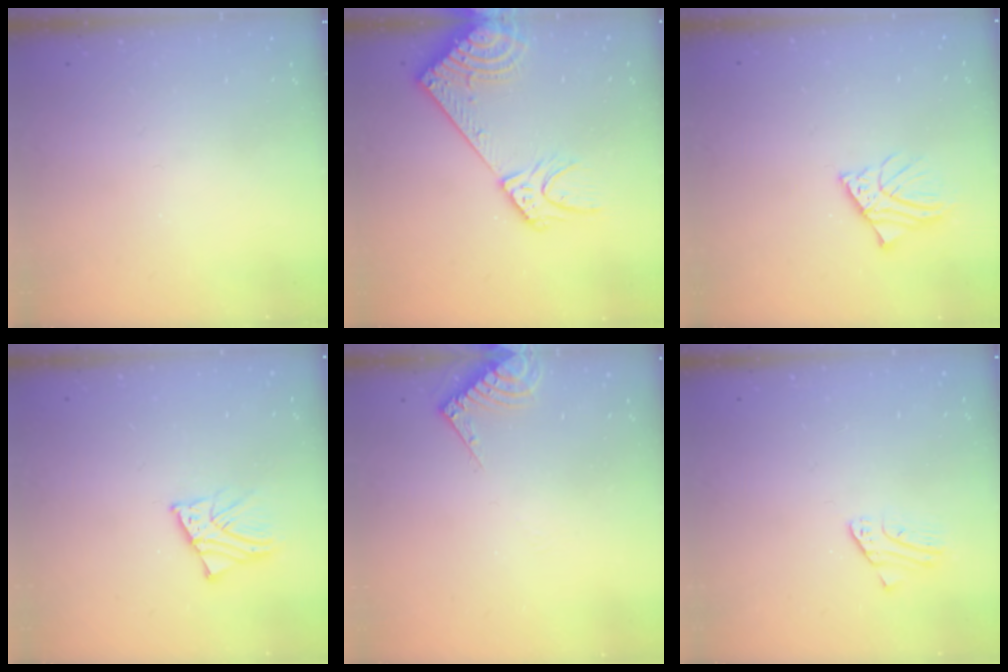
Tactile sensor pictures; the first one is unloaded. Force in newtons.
{"total": 14.2, "press": 13.9, "slide": 3.0}
{"total": 4.7, "press": 4.6, "slide": 0.6}
{"total": 3.4, "press": 3.4, "slide": 0.3}
{"total": 5.6, "press": 5.5, "slide": 0.7}
{"total": 1.8, "press": 1.8, "slide": 0.1}